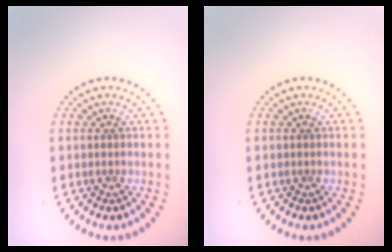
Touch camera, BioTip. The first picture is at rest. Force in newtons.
{"total": 0.0}